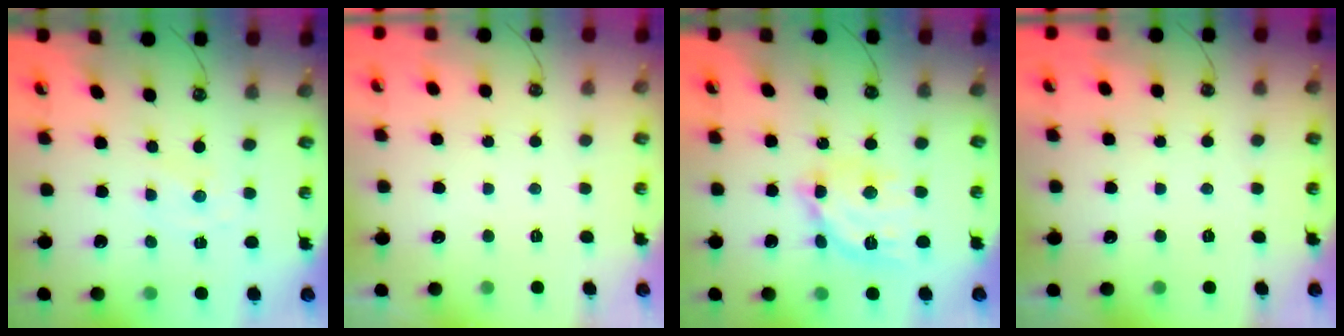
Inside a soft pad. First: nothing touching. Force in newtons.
{"total": 0.0}
{"total": 14.2, "press": 14.2, "slide": 1.1}
{"total": 0.0}